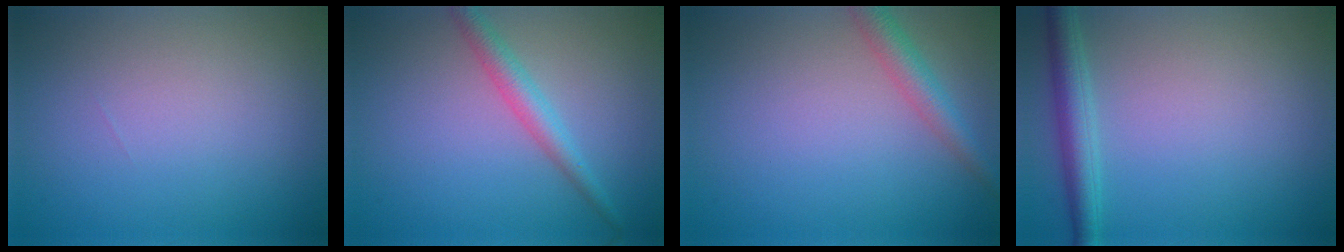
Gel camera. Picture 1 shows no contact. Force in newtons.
{"total": 2.6, "press": 2.5, "slide": 0.1}
{"total": 2.7, "press": 2.7, "slide": 0.1}
{"total": 3.0, "press": 3.0, "slide": 0.2}